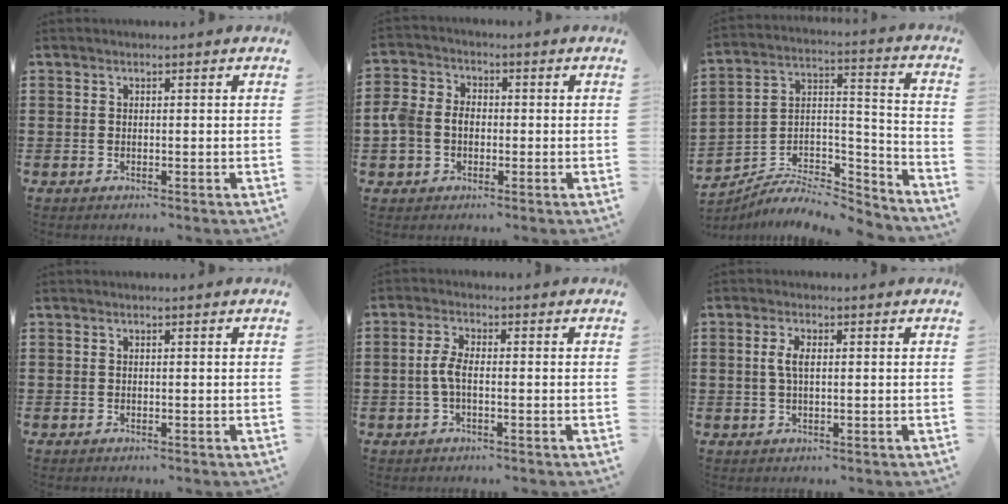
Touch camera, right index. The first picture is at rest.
{"total": 5.1, "force": [-0.8, 4.2, 2.8], "torque": [-0.089, 0.002, -0.026]}
{"total": 6.3, "force": [-5.4, 2.6, 1.9], "torque": [-0.033, 0.006, -0.104]}
{"total": 0.0}
{"total": 3.5, "force": [-0.6, 1.2, 3.2], "torque": [-0.080, -0.004, -0.019]}
{"total": 3.1, "force": [0.3, 1.2, 2.8], "torque": [-0.057, 0.006, 0.003]}